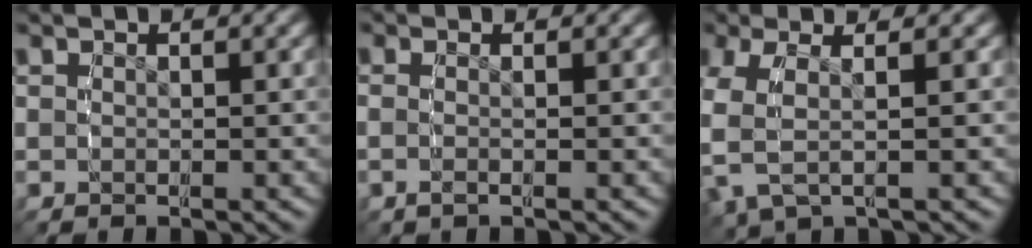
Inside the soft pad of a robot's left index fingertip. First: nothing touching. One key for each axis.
{"total": 1.4, "fx": -0.5, "fy": 0.6, "fz": 1.2, "tx": -0.032, "ty": 0.000, "tz": -0.011}
{"total": 5.6, "fx": 0.3, "fy": 3.7, "fz": 4.2, "tx": -0.108, "ty": 0.001, "tz": 0.006}